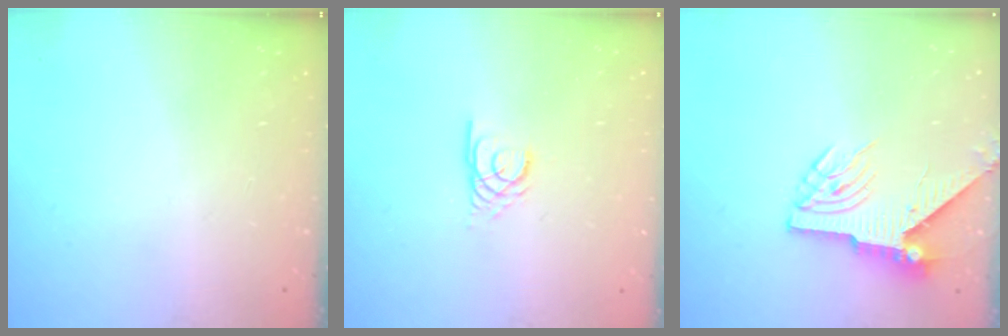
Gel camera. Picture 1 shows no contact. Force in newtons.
{"total": 2.3, "press": 2.3, "slide": 0.1}
{"total": 6.1, "press": 6.0, "slide": 0.7}